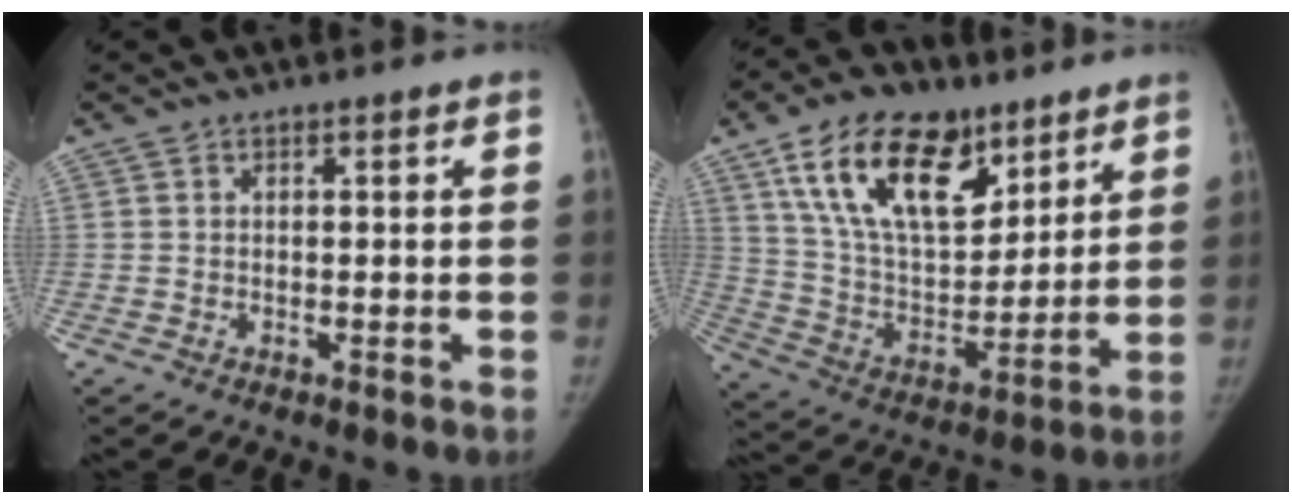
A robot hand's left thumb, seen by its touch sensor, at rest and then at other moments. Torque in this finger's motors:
{"motor_torque": [0.49, 0.23, 1.75, -1.03, 0.20]}